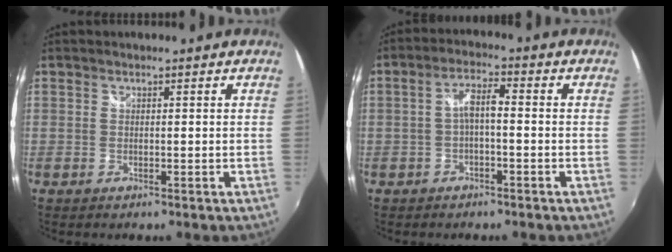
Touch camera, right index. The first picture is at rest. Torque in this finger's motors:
{"motor_torque": [0.40, -0.30, 0.31, 0.09]}